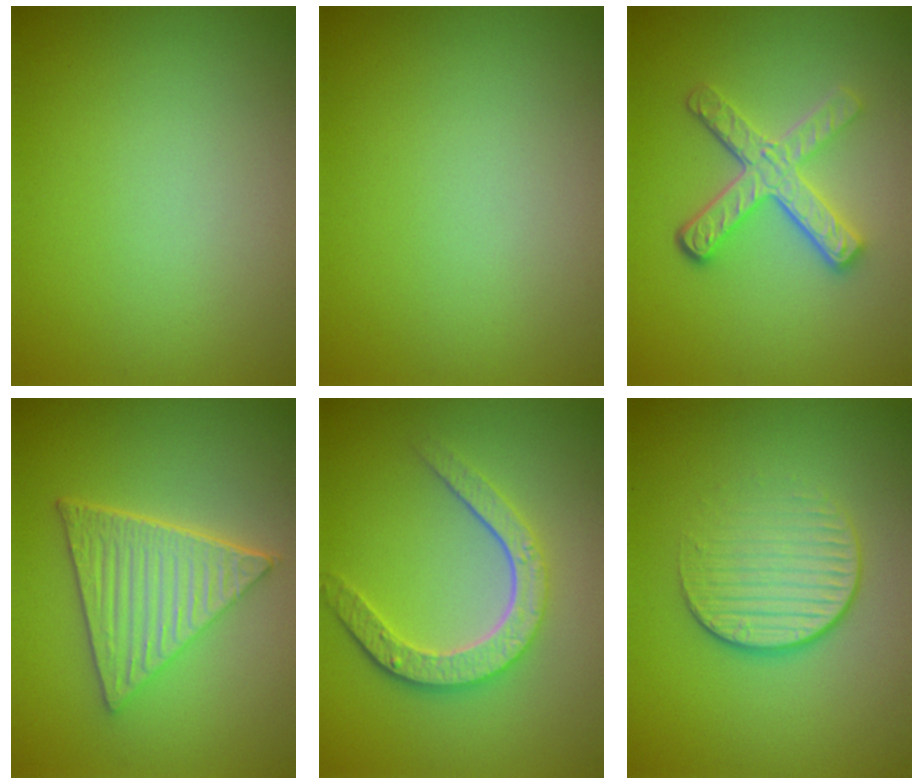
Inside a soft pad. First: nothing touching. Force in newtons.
{"total": 0.0}
{"total": 4.5, "press": 3.3, "slide": 3.0}
{"total": 6.4, "press": 4.6, "slide": 4.3}
{"total": 4.7, "press": 3.5, "slide": 3.0}
{"total": 4.1, "press": 2.6, "slide": 3.2}